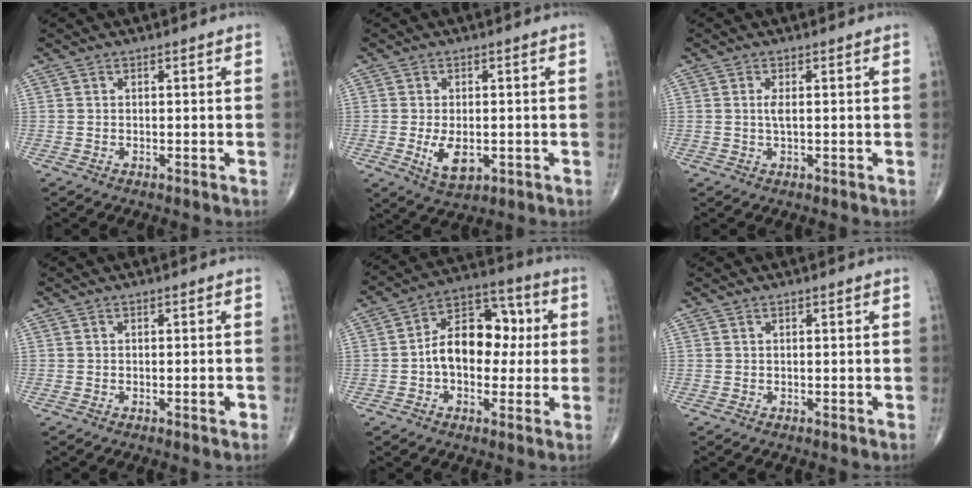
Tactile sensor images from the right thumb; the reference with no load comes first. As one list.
[{"total": 6.0, "force": [-1.3, 3.2, 4.8], "torque": [-0.078, -0.009, -0.013]}, {"total": 1.6, "force": [0.2, 0.4, 1.6], "torque": [-0.038, -0.002, 0.005]}, {"total": 1.5, "force": [-0.5, 0.4, 1.3], "torque": [-0.016, 0.000, -0.008]}, {"total": 13.7, "force": [0.2, 9.2, 10.2], "torque": [-0.128, 0.039, -0.007]}, {"total": 0.0}]